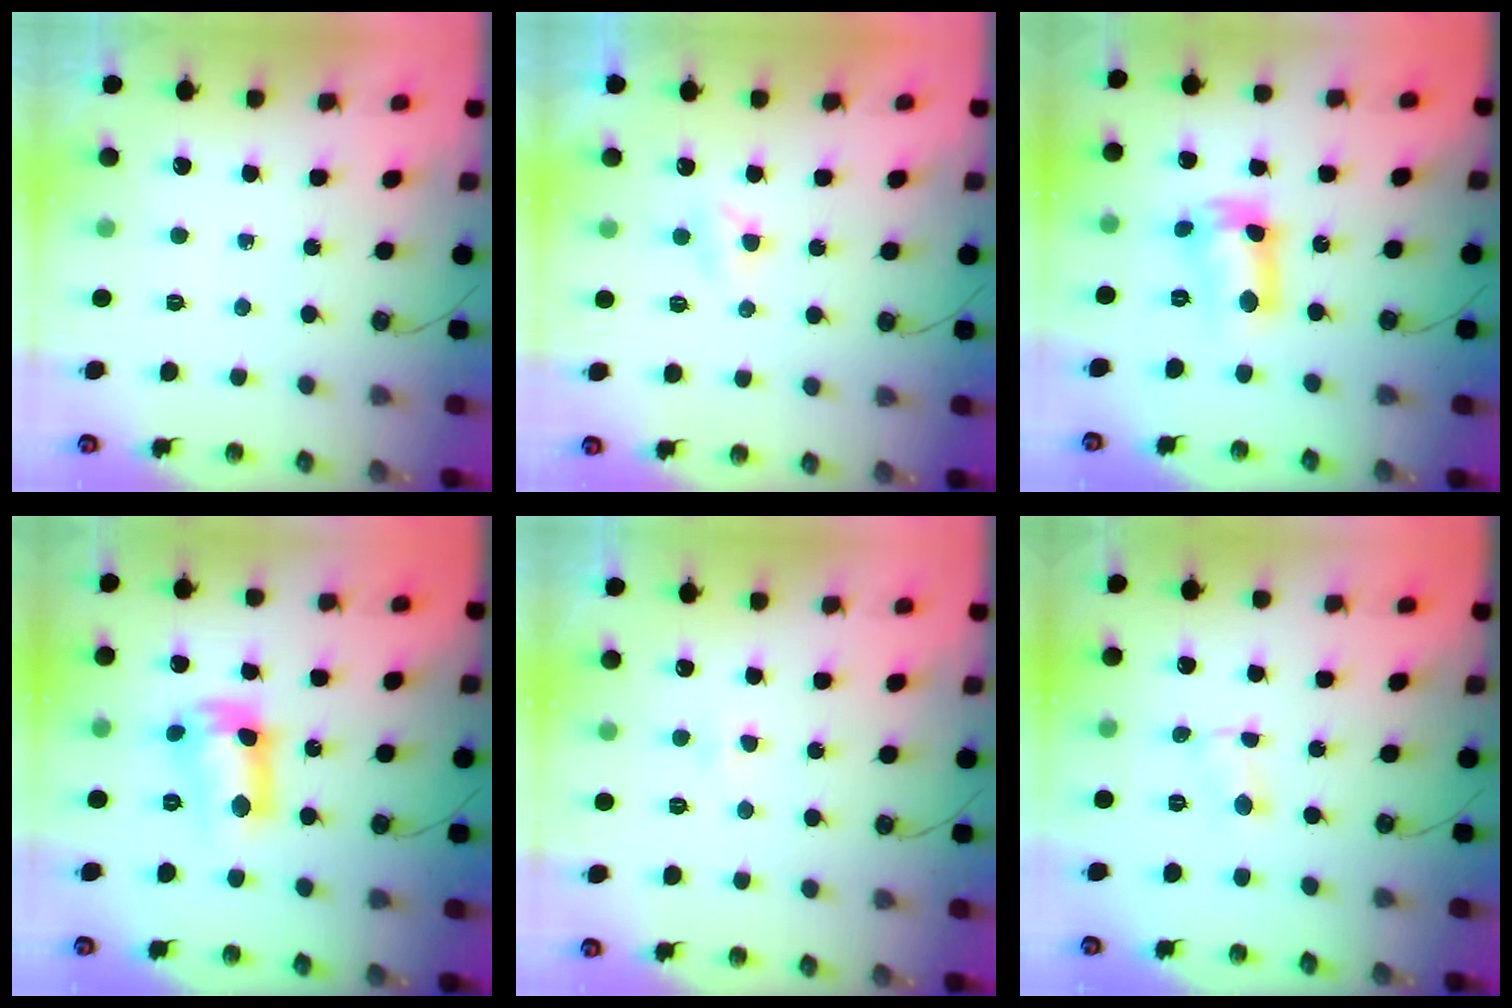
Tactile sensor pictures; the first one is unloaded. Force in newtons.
{"total": 2.0, "press": 2.0, "slide": 0.3}
{"total": 11.3, "press": 10.6, "slide": 3.7}
{"total": 11.3, "press": 11.2, "slide": 0.9}
{"total": 2.9, "press": 2.8, "slide": 0.6}
{"total": 1.0, "press": 1.0, "slide": 0.1}